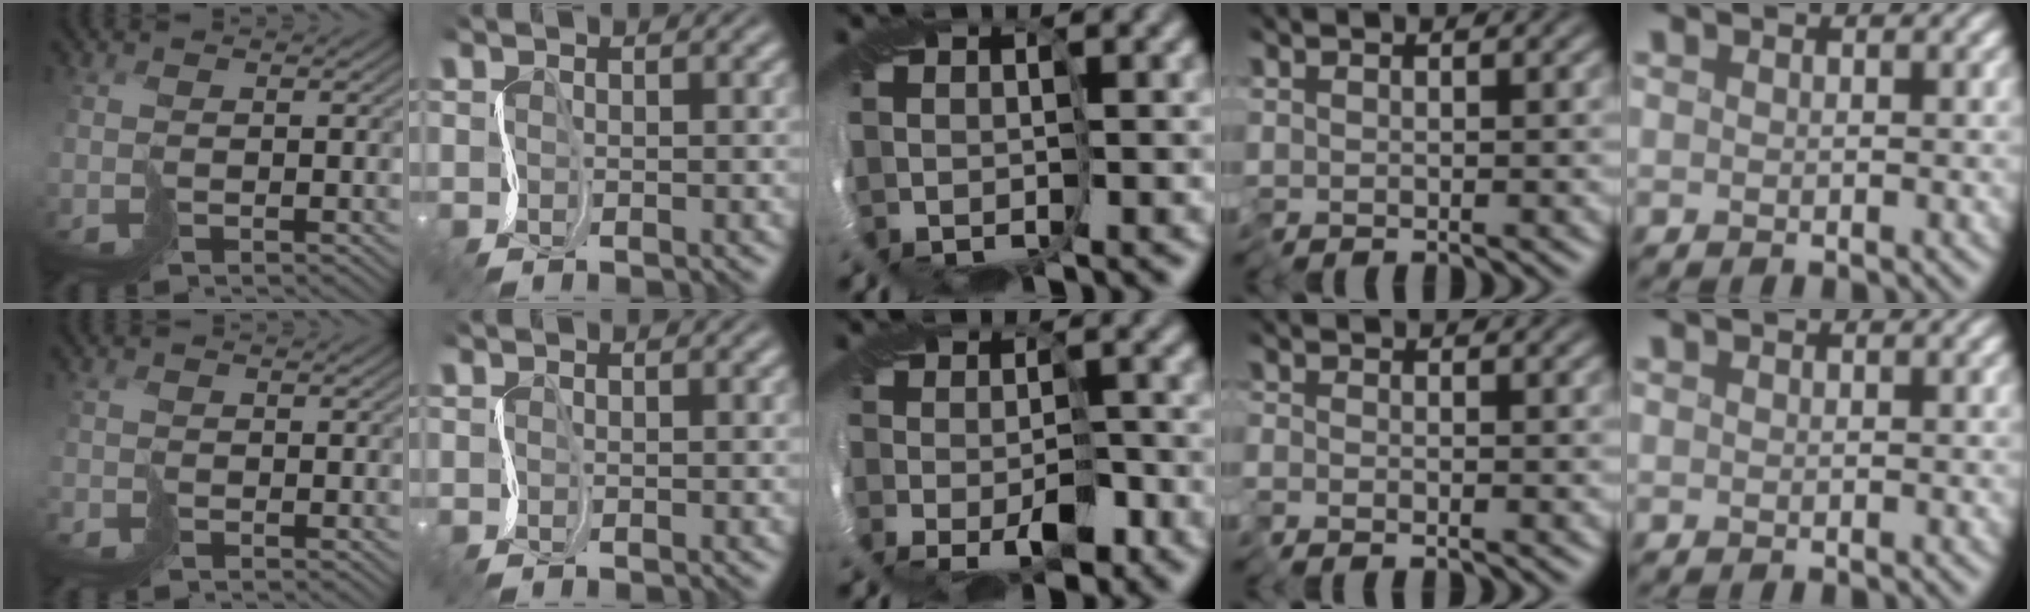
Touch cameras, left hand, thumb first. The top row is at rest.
{"thumb": {"total": 1.3, "force": [-1.1, 0.2, -0.5], "torque": [0.007, -0.009, -0.026]}, "middle": {"total": 1.5, "force": [-1.4, 0.2, 0.5], "torque": [0.006, -0.003, -0.023]}, "ring": {"total": 1.3, "force": [-1.3, 0.2, -0.2], "torque": [0.017, -0.003, -0.027]}}